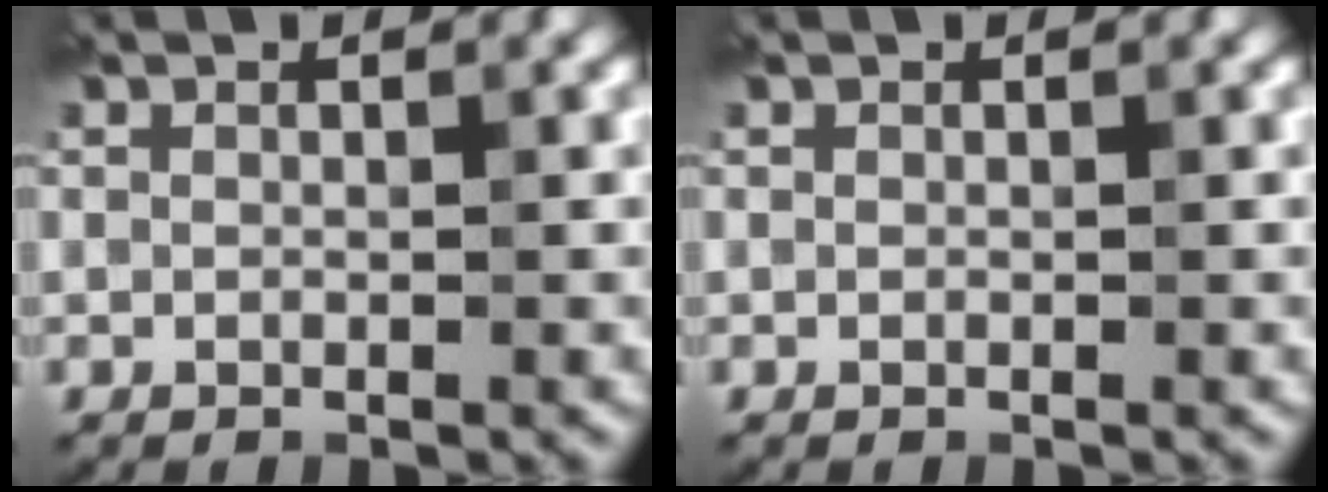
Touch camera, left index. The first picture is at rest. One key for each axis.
{"total": 0.0}